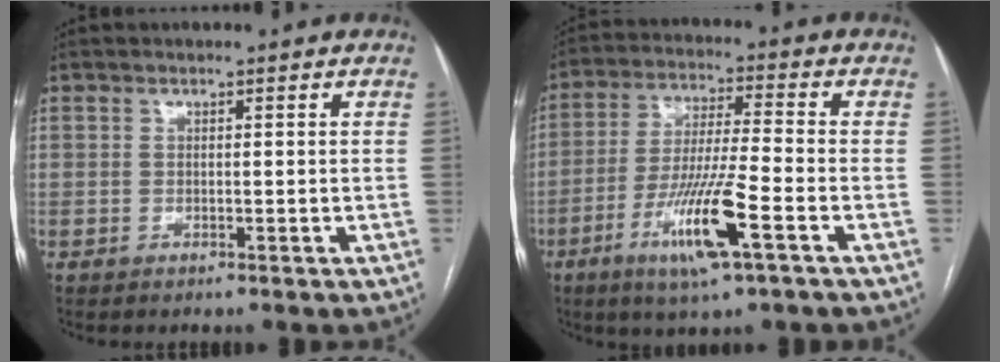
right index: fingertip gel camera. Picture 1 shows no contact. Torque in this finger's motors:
{"motor_torque": [2.02, -0.12, 1.05, 0.21]}